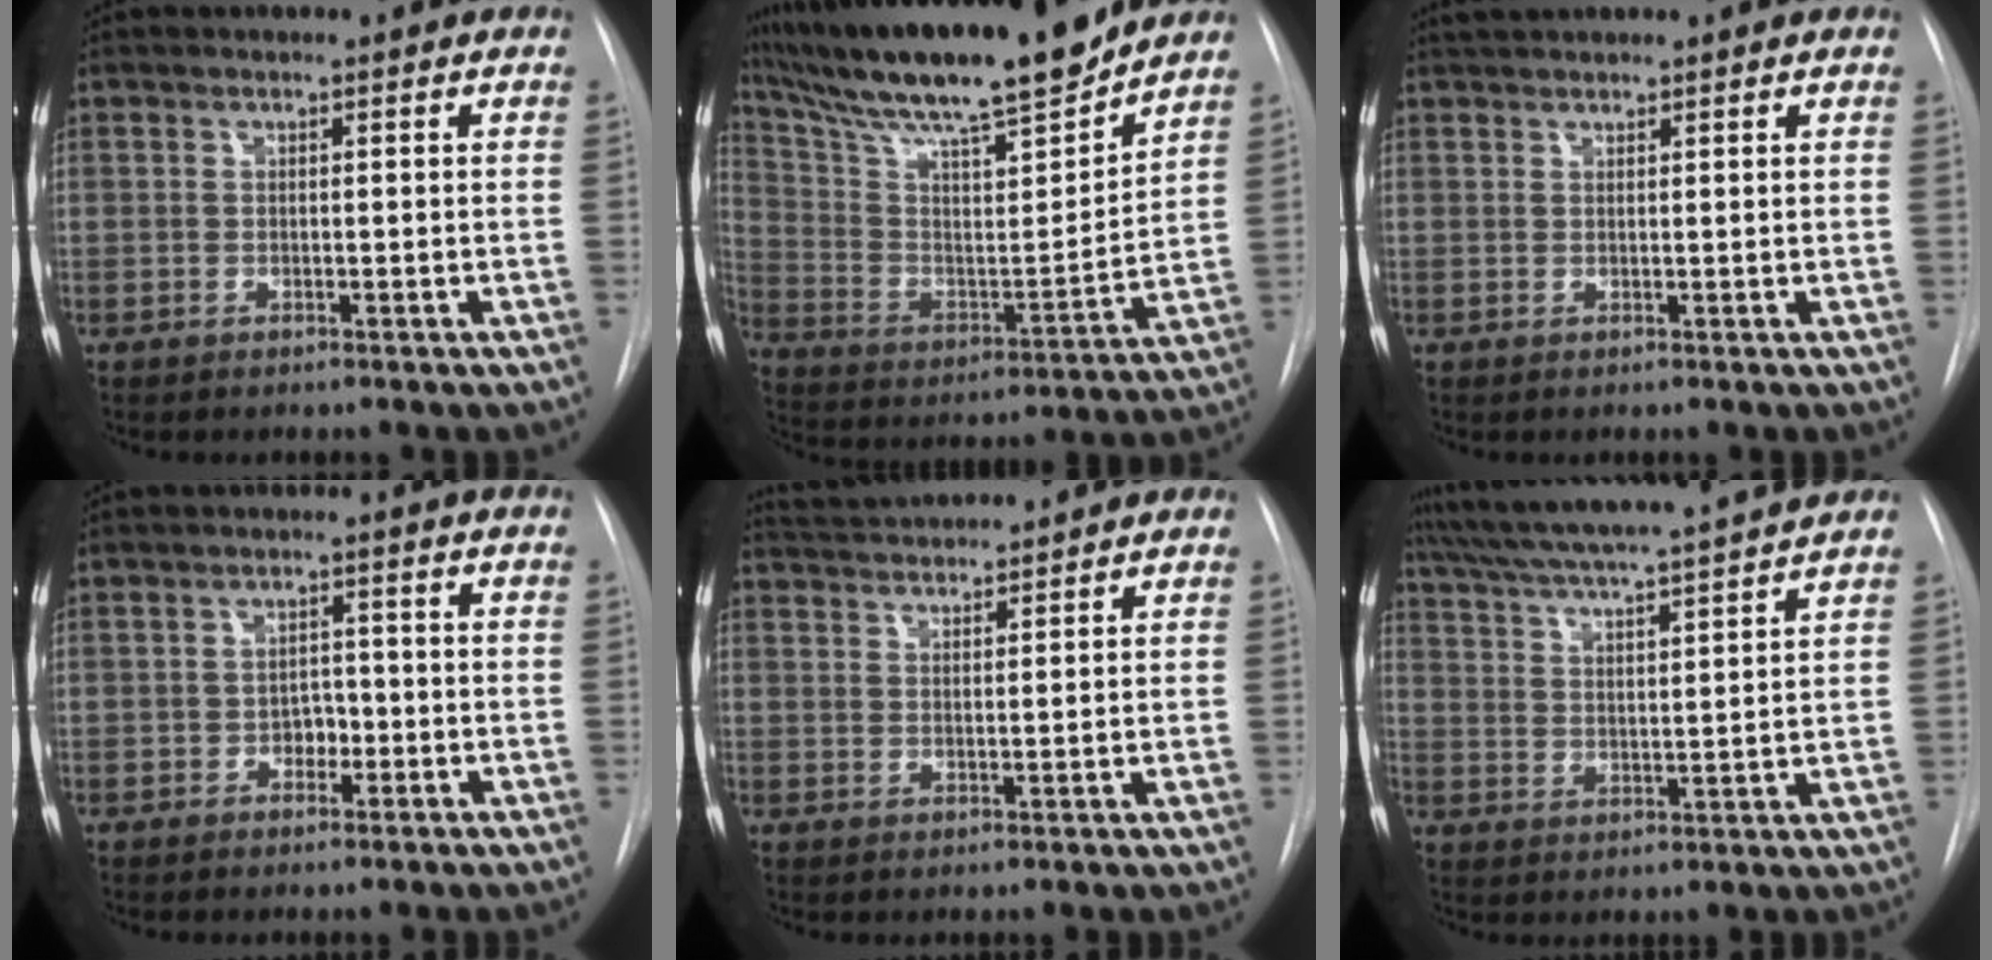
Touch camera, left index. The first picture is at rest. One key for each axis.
{"total": 22.3, "fx": 19.1, "fy": 1.3, "fz": 11.5, "tx": -0.207, "ty": -0.010, "tz": 0.317}
{"total": 2.3, "fx": 2.2, "fy": 0.3, "fz": 0.7, "tx": -0.014, "ty": 0.021, "tz": 0.039}
{"total": 2.6, "fx": -1.1, "fy": 1.9, "fz": 1.5, "tx": -0.015, "ty": 0.005, "tz": -0.017}
{"total": 6.7, "fx": 6.6, "fy": -0.1, "fz": 1.4, "tx": -0.035, "ty": 0.025, "tz": 0.111}
{"total": 17.2, "fx": 15.5, "fy": -0.7, "fz": 7.5, "tx": -0.137, "ty": 0.001, "tz": 0.233}